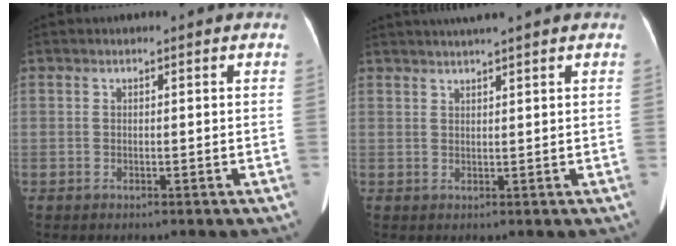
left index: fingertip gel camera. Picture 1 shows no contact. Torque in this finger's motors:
{"motor_torque": [-0.02, -0.12, 0.01, 0.08]}